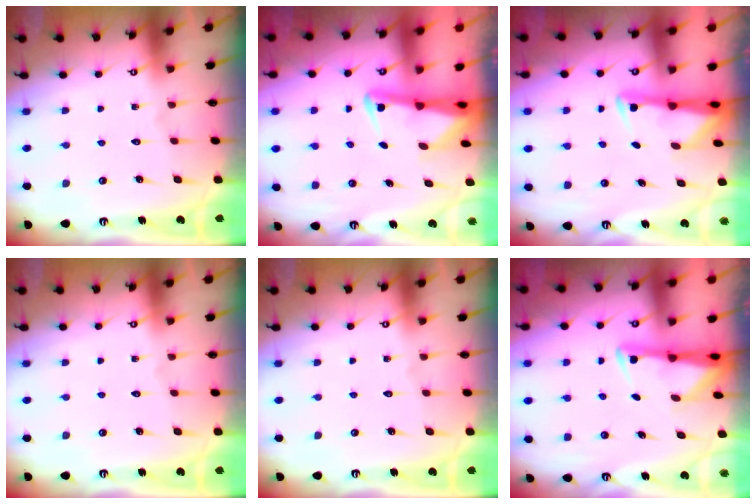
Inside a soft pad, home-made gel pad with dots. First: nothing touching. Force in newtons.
{"total": 2.7, "press": 2.6, "slide": 0.6}
{"total": 3.0, "press": 2.9, "slide": 0.5}
{"total": 0.0}
{"total": 0.0}
{"total": 3.0, "press": 2.9, "slide": 0.5}